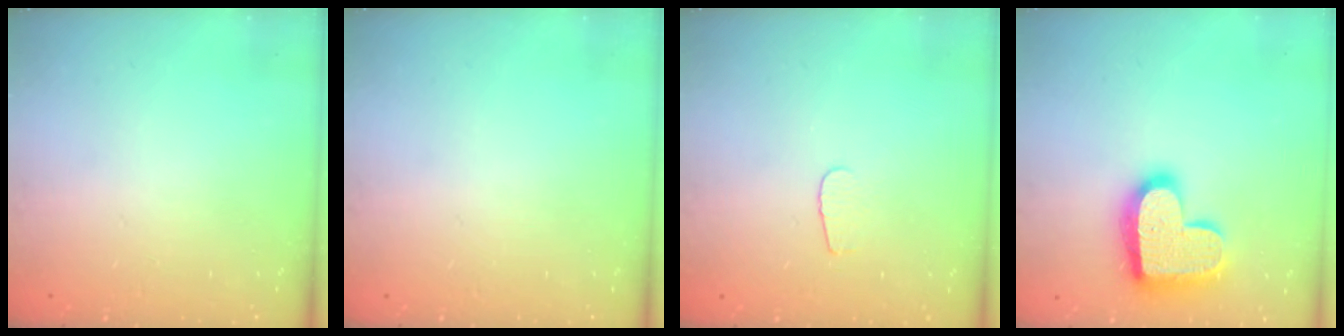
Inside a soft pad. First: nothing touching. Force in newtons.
{"total": 0.0}
{"total": 3.1, "press": 3.1, "slide": 0.3}
{"total": 17.7, "press": 17.7, "slide": 1.2}